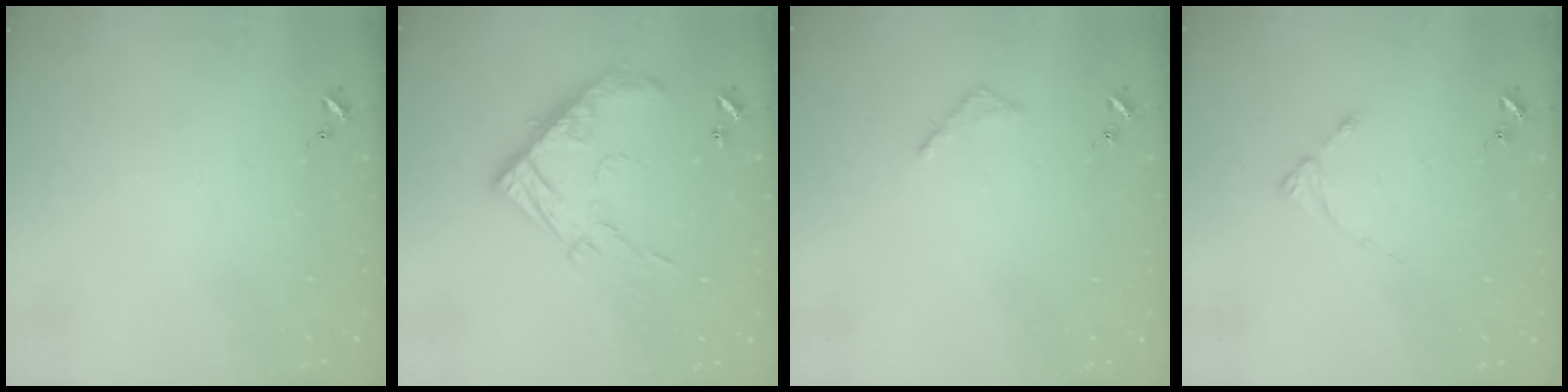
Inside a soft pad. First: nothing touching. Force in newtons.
{"total": 17.6, "press": 17.6, "slide": 1.2}
{"total": 2.8, "press": 2.7, "slide": 0.3}
{"total": 2.4, "press": 2.4, "slide": 0.3}